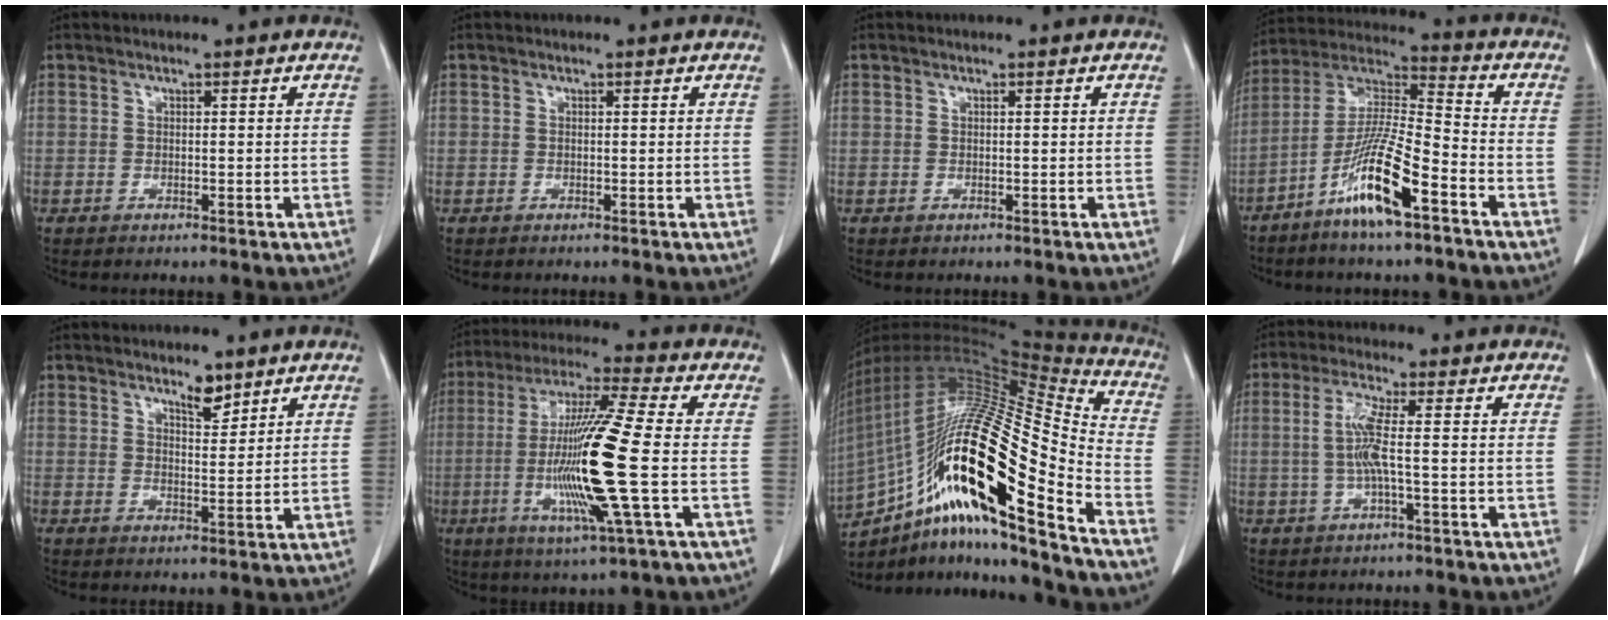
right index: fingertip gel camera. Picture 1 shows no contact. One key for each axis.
{"total": 0.0}
{"total": 0.0}
{"total": 12.7, "fx": -6.7, "fy": 0.9, "fz": 10.8, "tx": -0.214, "ty": -0.010, "tz": -0.131}
{"total": 3.4, "fx": 2.7, "fy": 1.0, "fz": 1.7, "tx": -0.029, "ty": -0.006, "tz": 0.046}
{"total": 16.6, "fx": -2.6, "fy": -0.7, "fz": 16.4, "tx": -0.327, "ty": -0.013, "tz": -0.058}
{"total": 30.4, "fx": -14.4, "fy": 4.6, "fz": 26.5, "tx": -0.470, "ty": -0.012, "tz": -0.250}
{"total": 4.9, "fx": -0.2, "fy": -0.1, "fz": 4.9, "tx": -0.109, "ty": 0.006, "tz": -0.005}